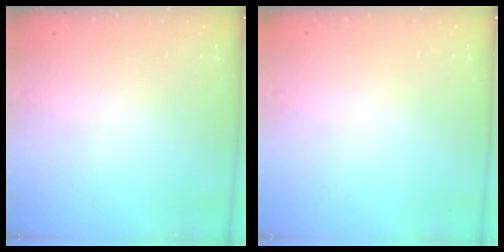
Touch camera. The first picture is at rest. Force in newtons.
{"total": 0.0}